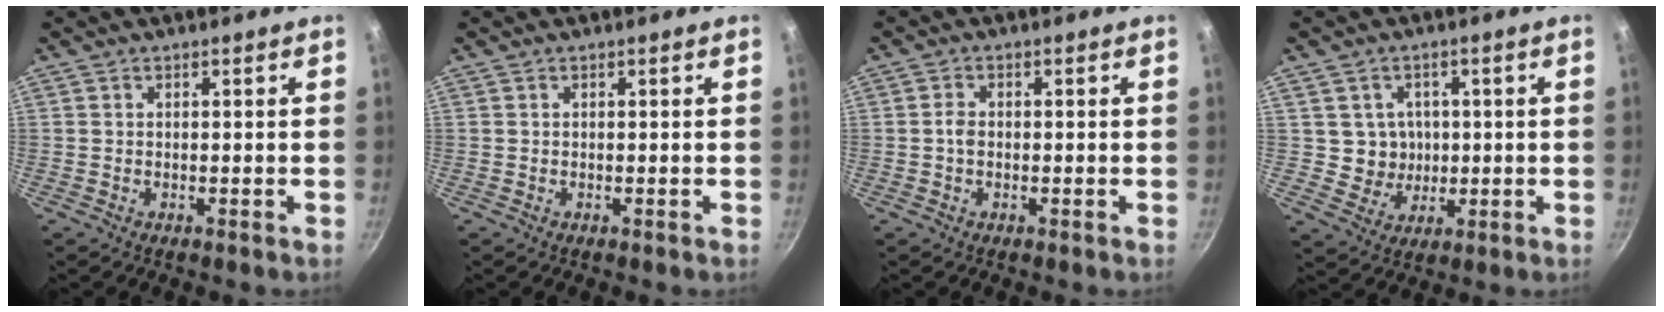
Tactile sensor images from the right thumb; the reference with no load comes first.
{"total": 0.0}
{"total": 2.0, "force": [-0.2, 1.4, 1.4], "torque": [-0.026, 0.006, -0.007]}
{"total": 5.8, "force": [0.5, 5.6, 1.3], "torque": [0.010, 0.003, 0.015]}